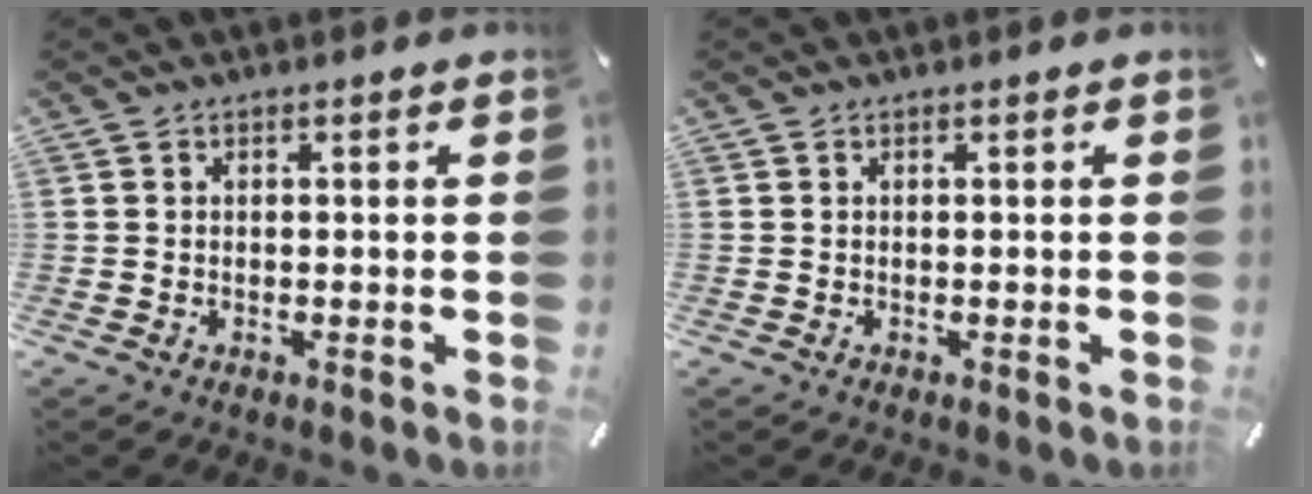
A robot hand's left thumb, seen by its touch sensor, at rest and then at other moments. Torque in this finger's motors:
{"motor_torque": [-0.01, 0.01, 0.00, 0.00, 0.00]}